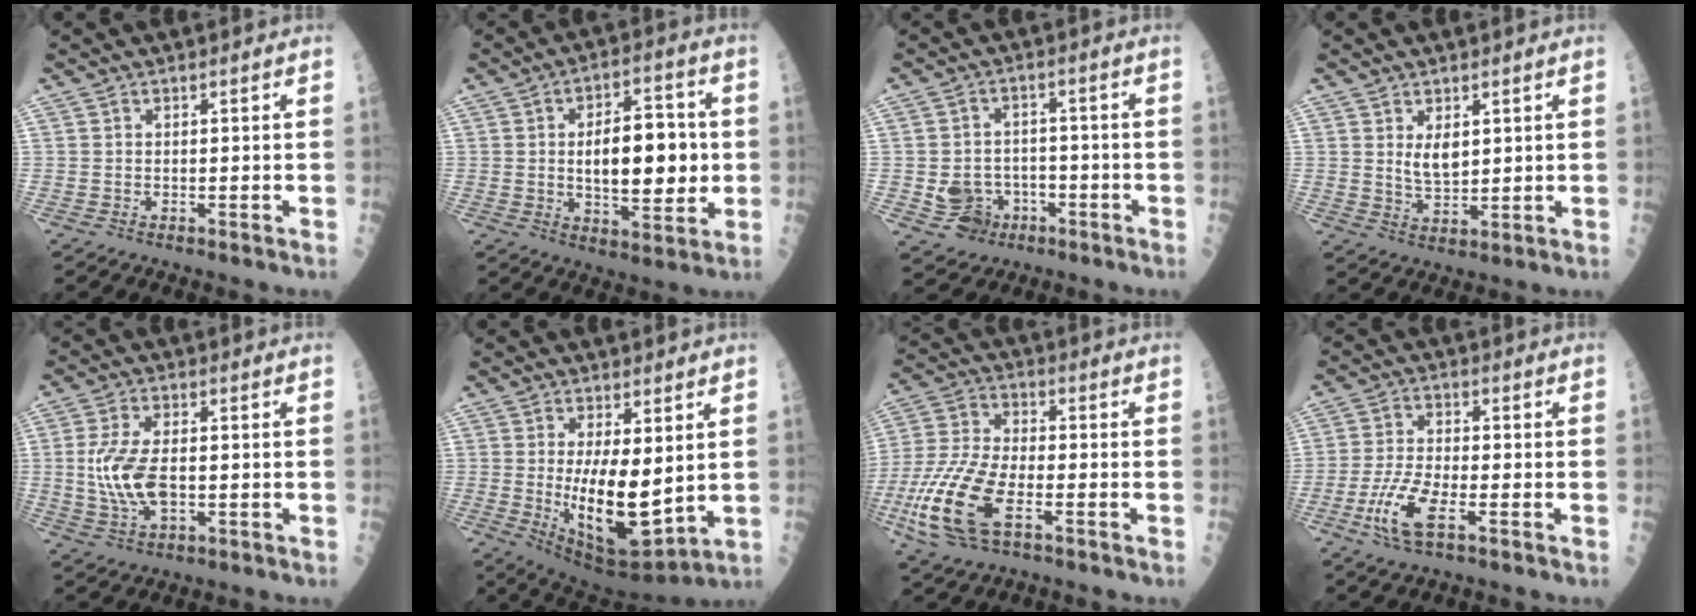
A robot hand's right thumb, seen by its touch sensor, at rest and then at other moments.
{"total": 14.7, "force": [0.3, 7.0, 12.9], "torque": [-0.154, 0.006, 0.006]}
{"total": 6.9, "force": [-2.5, 5.9, 2.5], "torque": [-0.009, 0.022, -0.034]}
{"total": 4.3, "force": [1.5, 2.3, 3.3], "torque": [-0.046, -0.017, 0.034]}
{"total": 9.7, "force": [-0.5, 4.8, 8.4], "torque": [-0.173, 0.000, -0.006]}
{"total": 14.7, "force": [0.2, 5.9, 13.5], "torque": [-0.215, -0.033, 0.025]}
{"total": 17.0, "force": [-6.3, 7.3, 14.0], "torque": [-0.318, 0.009, -0.118]}
{"total": 8.5, "force": [-3.6, 2.6, 7.3], "torque": [-0.167, 0.009, -0.070]}